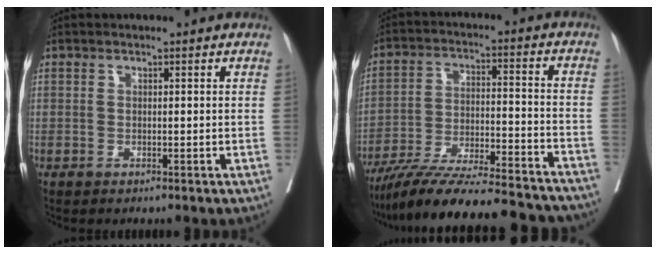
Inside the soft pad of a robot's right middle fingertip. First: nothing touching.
{"total": 25.8, "force": [-23.1, 3.0, 11.2], "torque": [-0.146, -0.021, -0.341]}